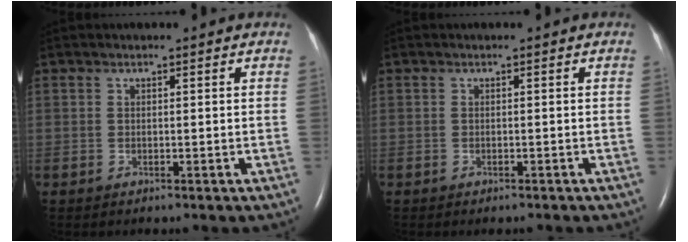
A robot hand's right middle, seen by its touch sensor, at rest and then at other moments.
{"total": 1.2, "force": [-1.1, 0.4, 0.4], "torque": [-0.012, -0.003, -0.011]}